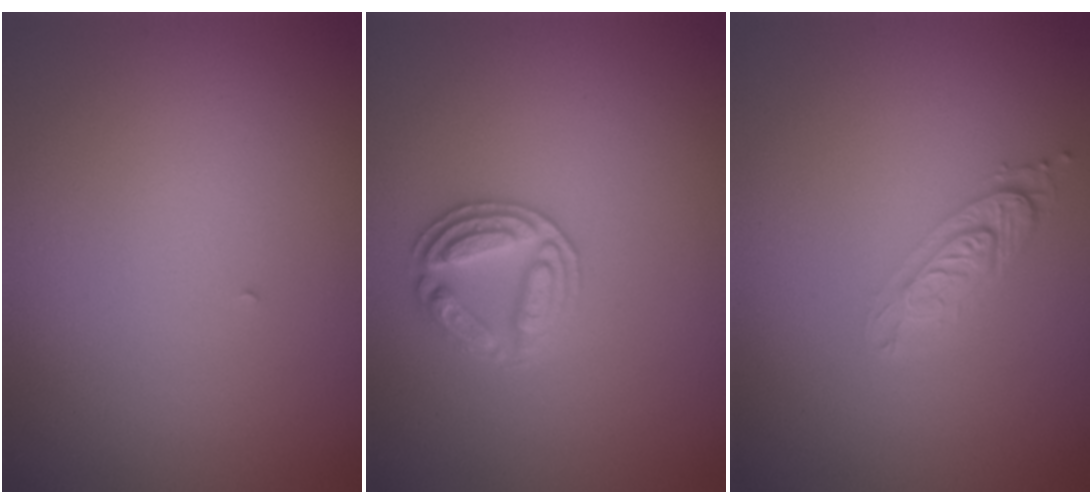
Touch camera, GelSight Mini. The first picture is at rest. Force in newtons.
{"total": 2.8, "press": 2.8, "slide": 0.2}
{"total": 2.1, "press": 2.0, "slide": 0.7}